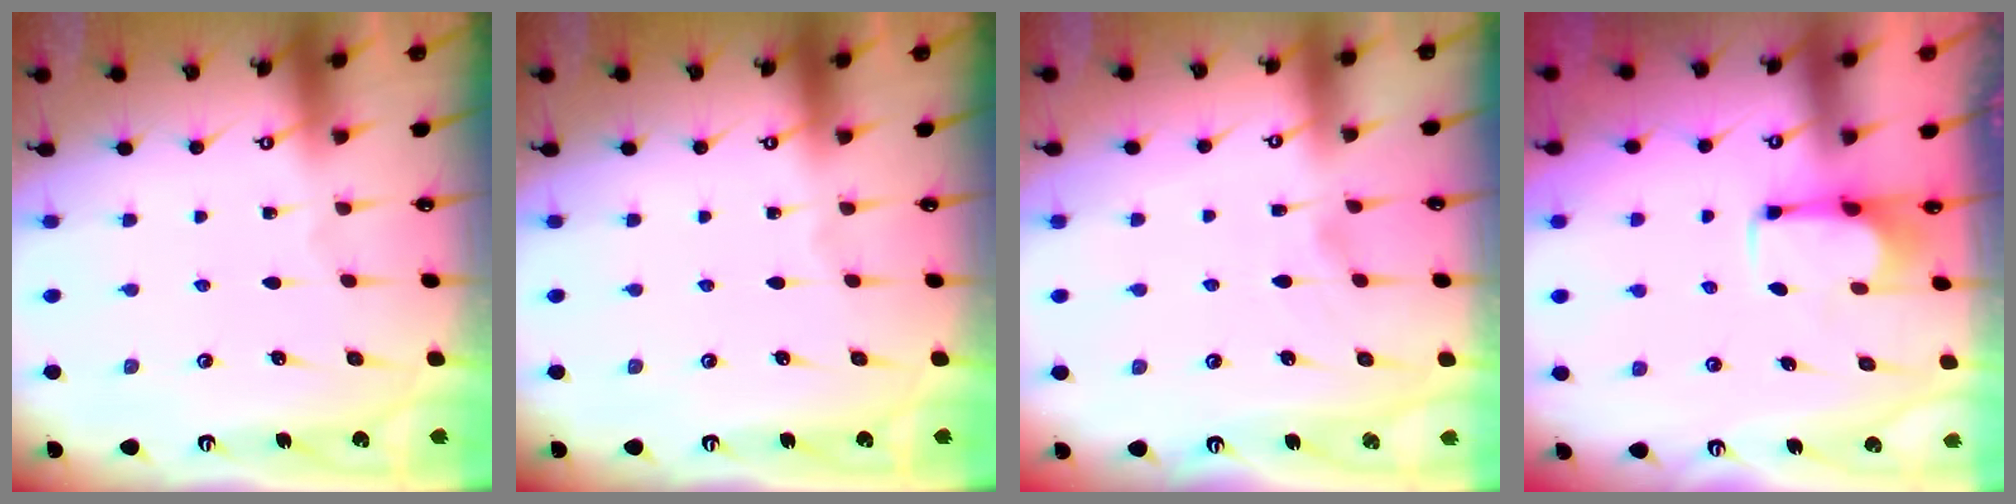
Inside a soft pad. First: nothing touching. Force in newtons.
{"total": 0.0}
{"total": 1.1, "press": 0.6, "slide": 1.0}
{"total": 2.8, "press": 2.7, "slide": 0.9}